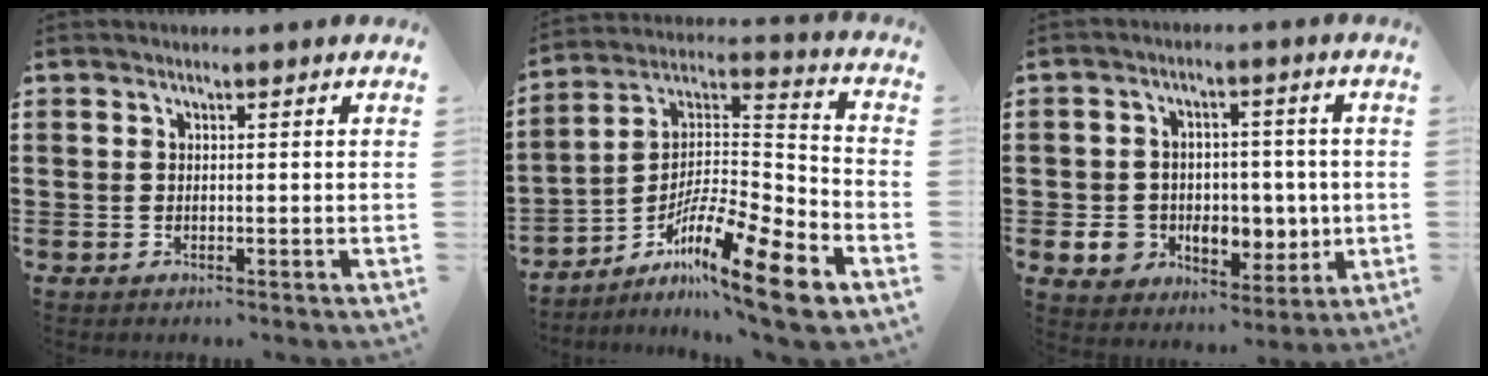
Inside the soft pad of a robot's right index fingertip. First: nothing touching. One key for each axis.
{"total": 14.7, "fx": -10.0, "fy": 1.8, "fz": 10.6, "tx": -0.181, "ty": 0.019, "tz": -0.185}
{"total": 7.1, "fx": -0.5, "fy": 6.4, "fz": 3.1, "tx": -0.062, "ty": 0.009, "tz": -0.002}